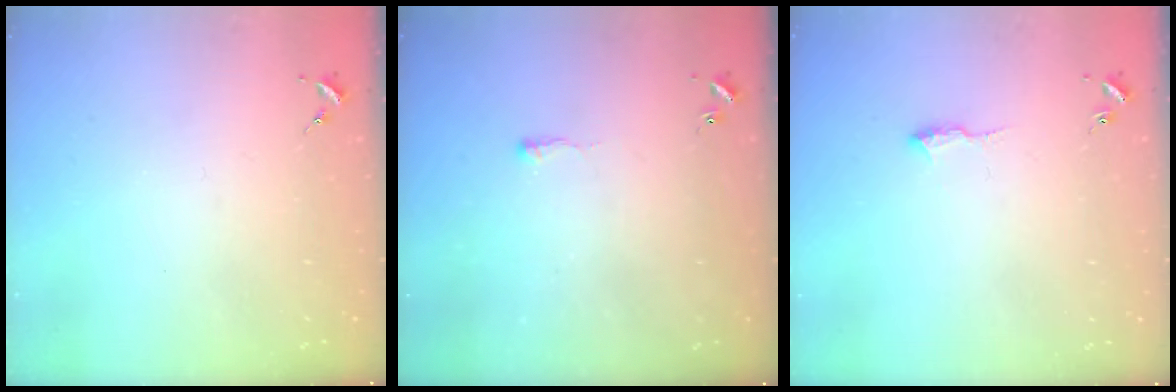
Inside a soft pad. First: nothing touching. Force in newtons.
{"total": 2.1, "press": 2.1, "slide": 0.5}
{"total": 7.7, "press": 7.7, "slide": 0.7}